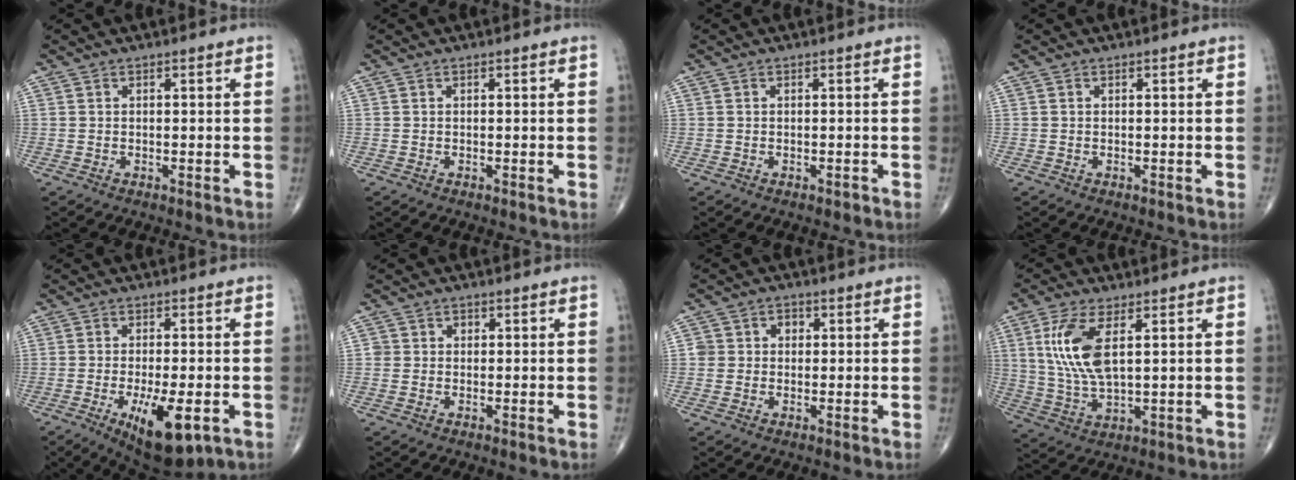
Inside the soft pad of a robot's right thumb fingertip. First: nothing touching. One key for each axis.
{"total": 0.0}
{"total": 0.5, "fx": -0.4, "fy": 0.2, "fz": 0.3, "tx": -0.003, "ty": -0.001, "tz": -0.006}
{"total": 0.0}
{"total": 12.1, "fx": -4.6, "fy": 4.4, "fz": 10.3, "tx": -0.158, "ty": -0.009, "tz": -0.061}
{"total": 1.6, "fx": 0.2, "fy": 1.5, "fz": 0.4, "tx": 0.006, "ty": 0.003, "tz": -0.001}
{"total": 3.4, "fx": 0.5, "fy": 3.1, "fz": 1.2, "tx": 0.007, "ty": 0.006, "tz": 0.003}
{"total": 11.0, "fx": 3.2, "fy": 4.4, "fz": 9.6, "tx": -0.213, "ty": -0.013, "tz": 0.071}